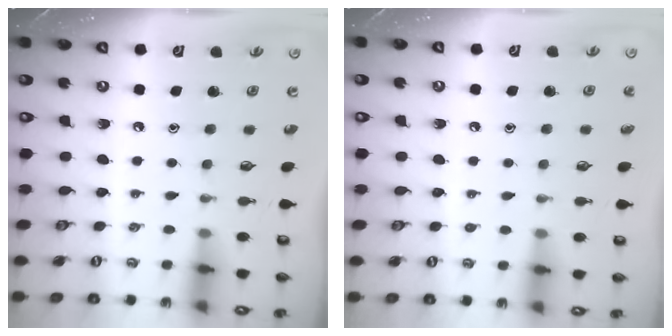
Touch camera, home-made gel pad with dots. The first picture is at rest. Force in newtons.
{"total": 2.7, "press": 2.6, "slide": 0.7}